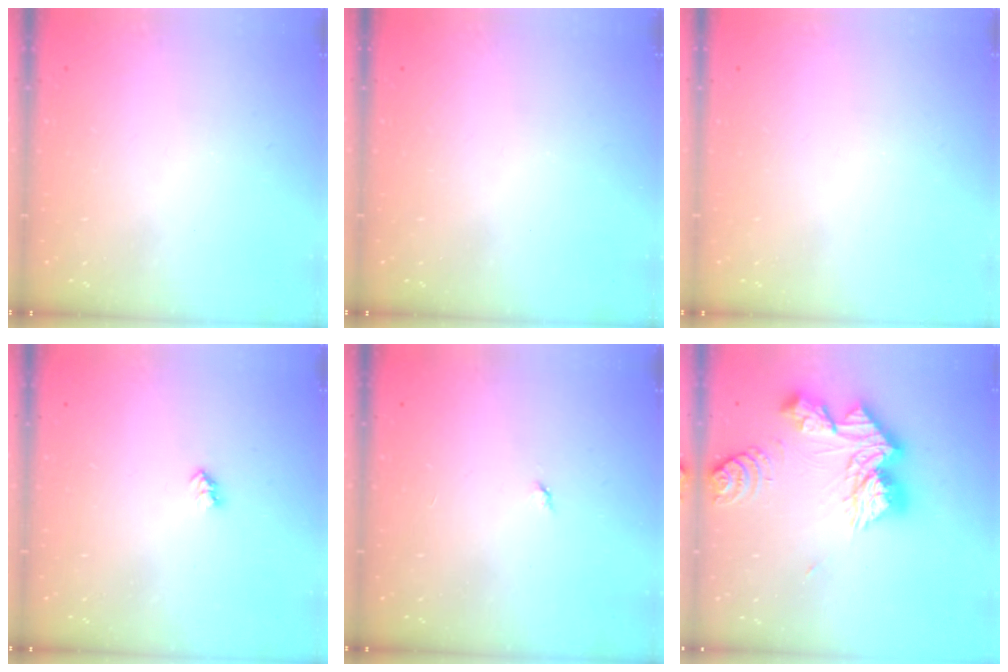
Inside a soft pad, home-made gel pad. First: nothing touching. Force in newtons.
{"total": 0.0}
{"total": 0.0}
{"total": 2.6, "press": 2.6, "slide": 0.4}
{"total": 2.8, "press": 2.8, "slide": 0.4}
{"total": 19.9, "press": 19.8, "slide": 1.7}